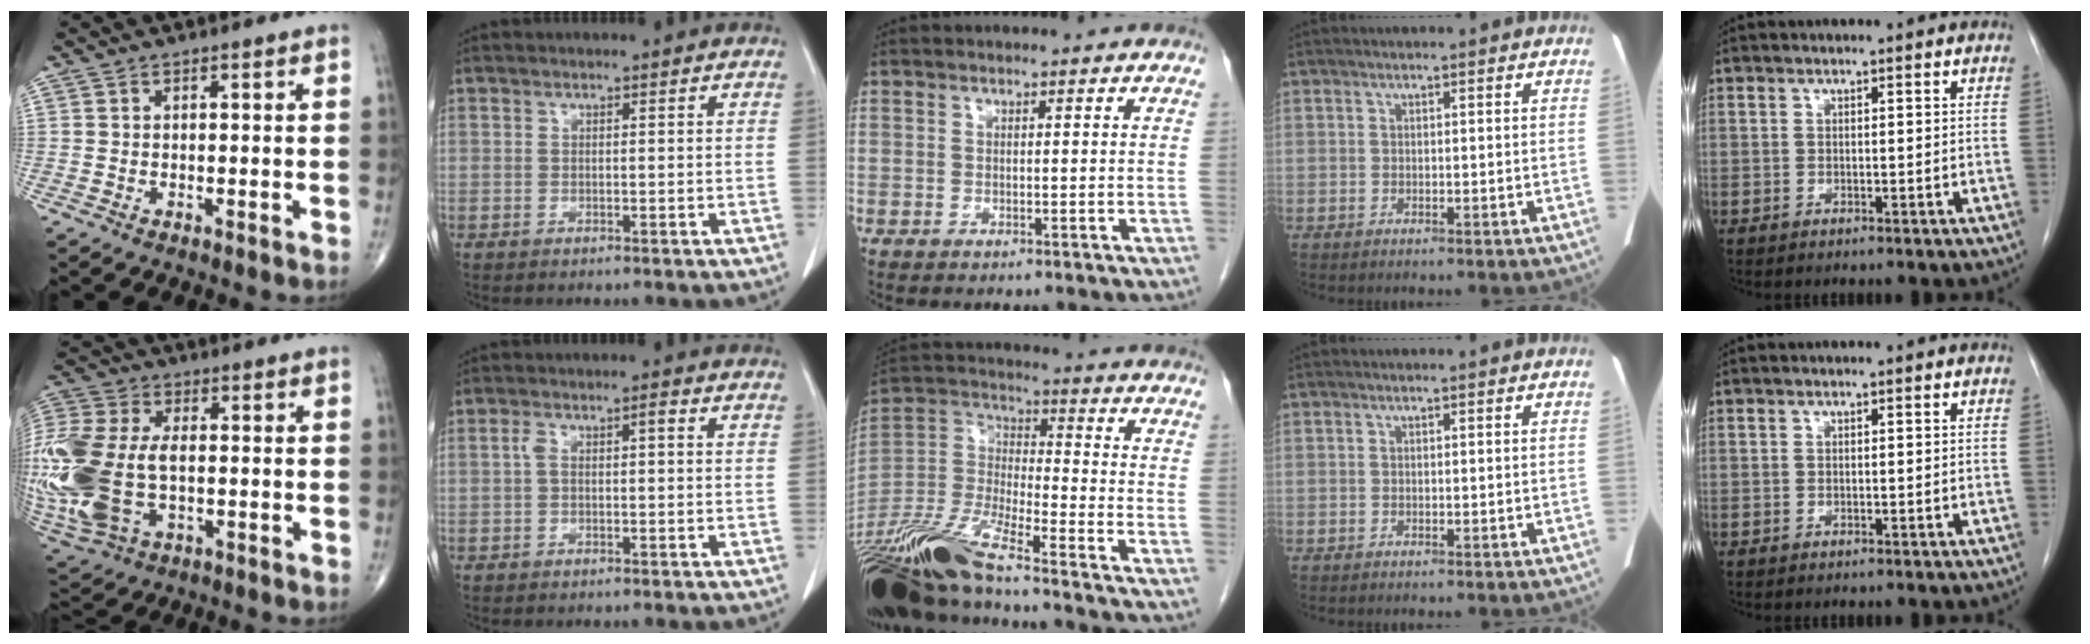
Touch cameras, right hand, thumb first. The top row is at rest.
{"thumb": {"total": 25.4, "force": [-2.7, 15.3, 20.0], "torque": [-0.540, -0.005, -0.035]}, "index": {"total": 2.9, "force": [0.3, 1.1, 2.7], "torque": [-0.055, 0.020, 0.005]}, "middle": {"total": 17.9, "force": [-14.5, 1.3, 10.4], "torque": [-0.240, -0.019, -0.278]}}